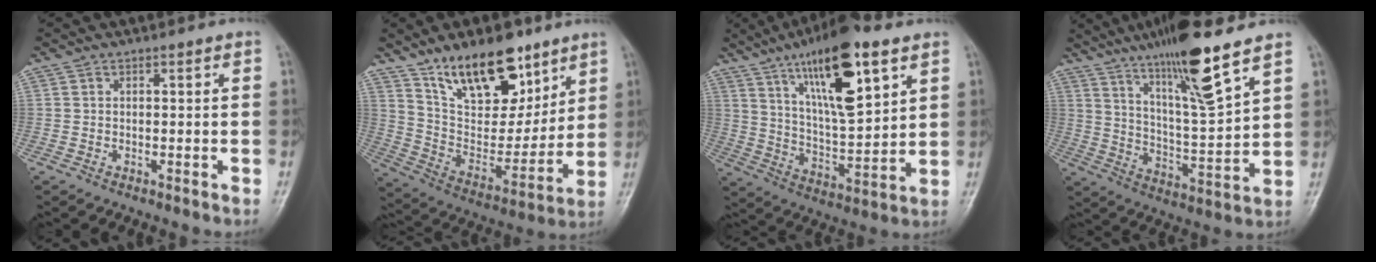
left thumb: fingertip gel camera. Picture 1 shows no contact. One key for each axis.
{"total": 20.4, "fx": 13.1, "fy": 10.4, "fz": 11.8, "tx": -0.133, "ty": -0.068, "tz": 0.234}
{"total": 19.2, "fx": 9.8, "fy": 5.8, "fz": 15.4, "tx": -0.235, "ty": -0.038, "tz": 0.174}
{"total": 16.1, "fx": 10.9, "fy": 1.7, "fz": 11.8, "tx": -0.198, "ty": -0.063, "tz": 0.194}